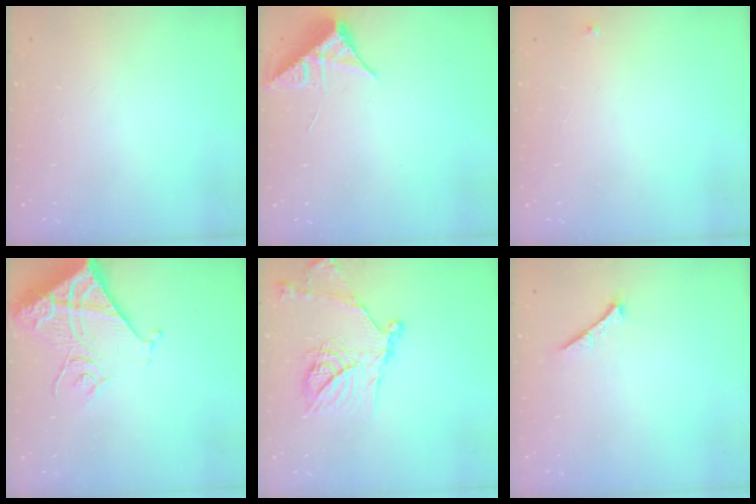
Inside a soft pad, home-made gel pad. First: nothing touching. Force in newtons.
{"total": 7.7, "press": 7.7, "slide": 0.4}
{"total": 2.2, "press": 2.2, "slide": 0.1}
{"total": 14.6, "press": 14.5, "slide": 1.4}
{"total": 18.9, "press": 18.8, "slide": 1.9}
{"total": 0.0}